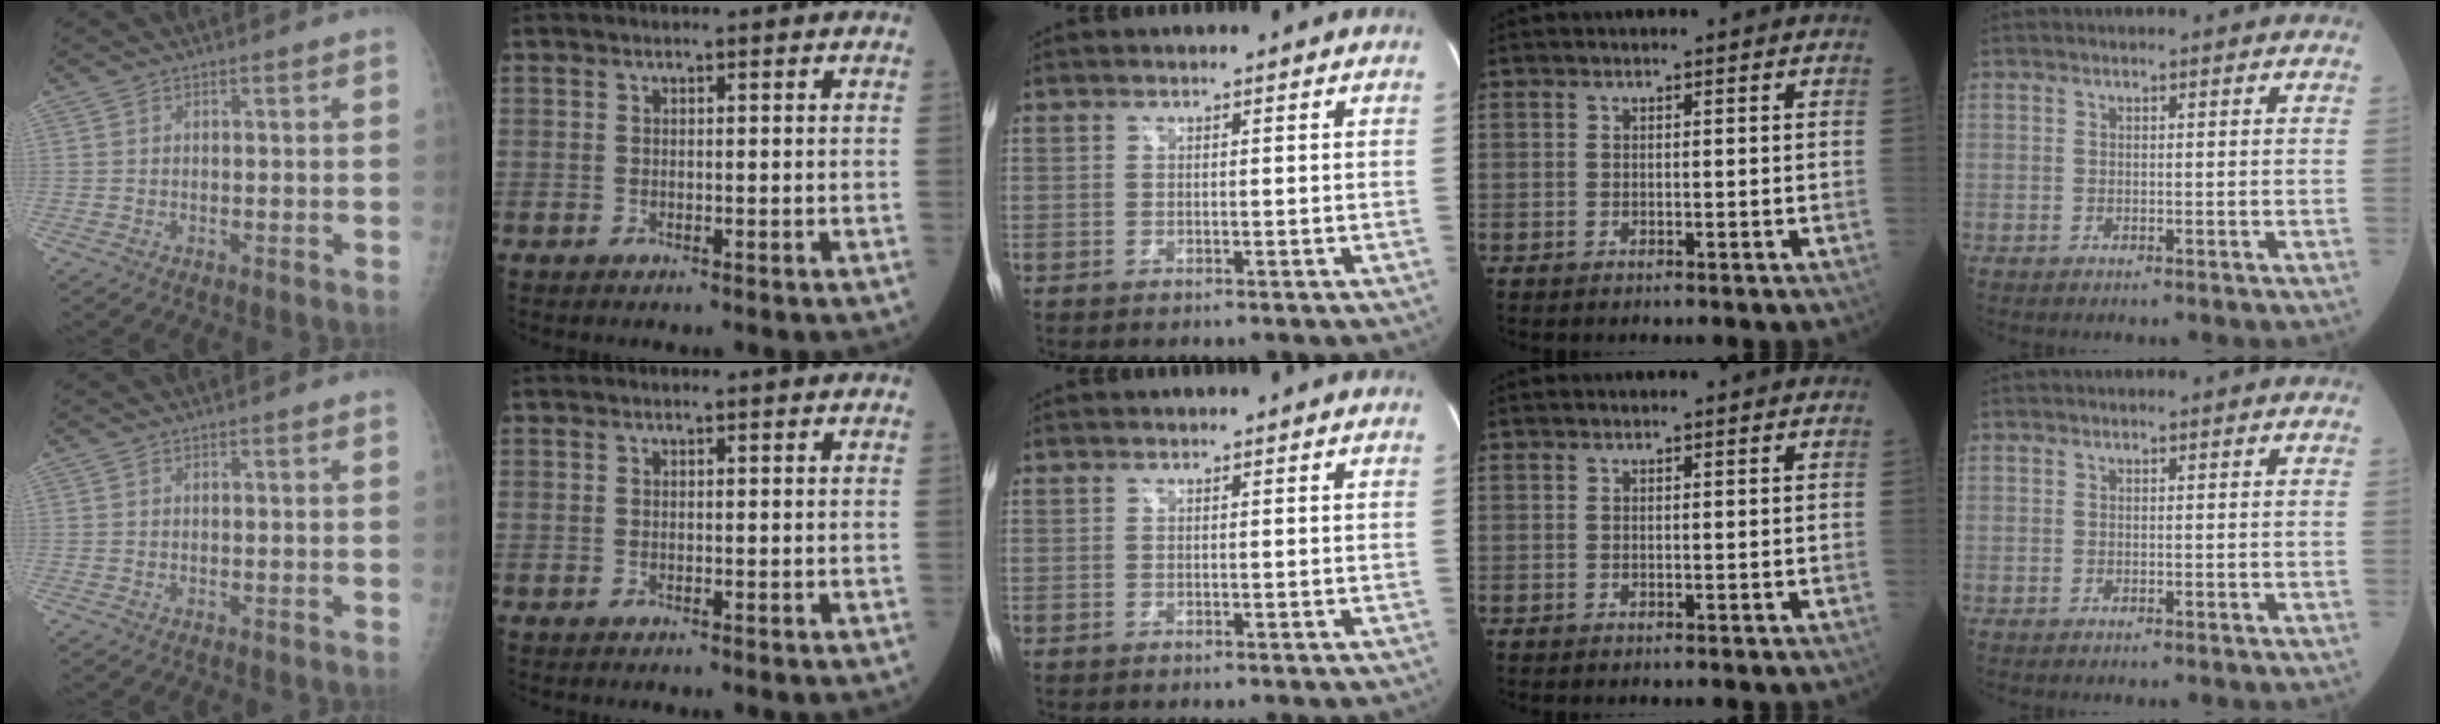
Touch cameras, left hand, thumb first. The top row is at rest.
{}